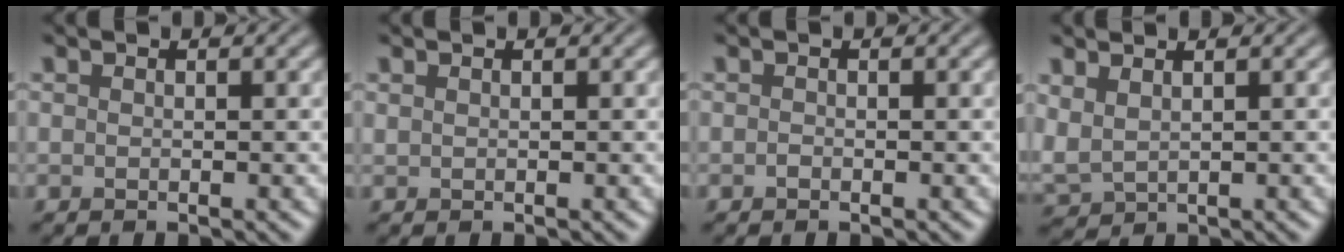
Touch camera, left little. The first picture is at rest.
{"total": 0.0}
{"total": 0.0}
{"total": 2.2, "force": [1.4, 1.1, 1.3], "torque": [-0.035, 0.001, 0.038]}